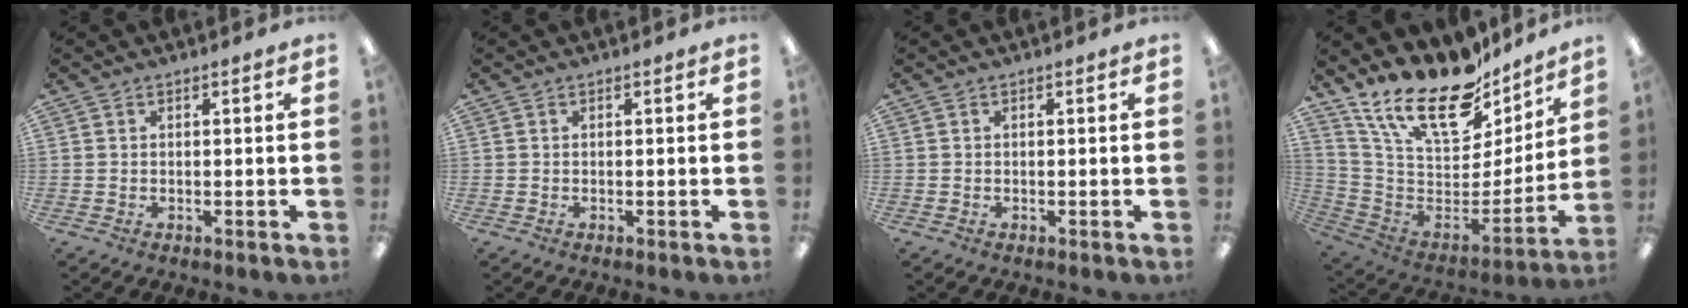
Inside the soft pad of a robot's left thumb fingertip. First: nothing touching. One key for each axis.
{"total": 0.0}
{"total": 0.0}
{"total": 23.8, "fx": 17.9, "fy": 9.5, "fz": 12.5, "tx": -0.214, "ty": -0.130, "tz": 0.314}